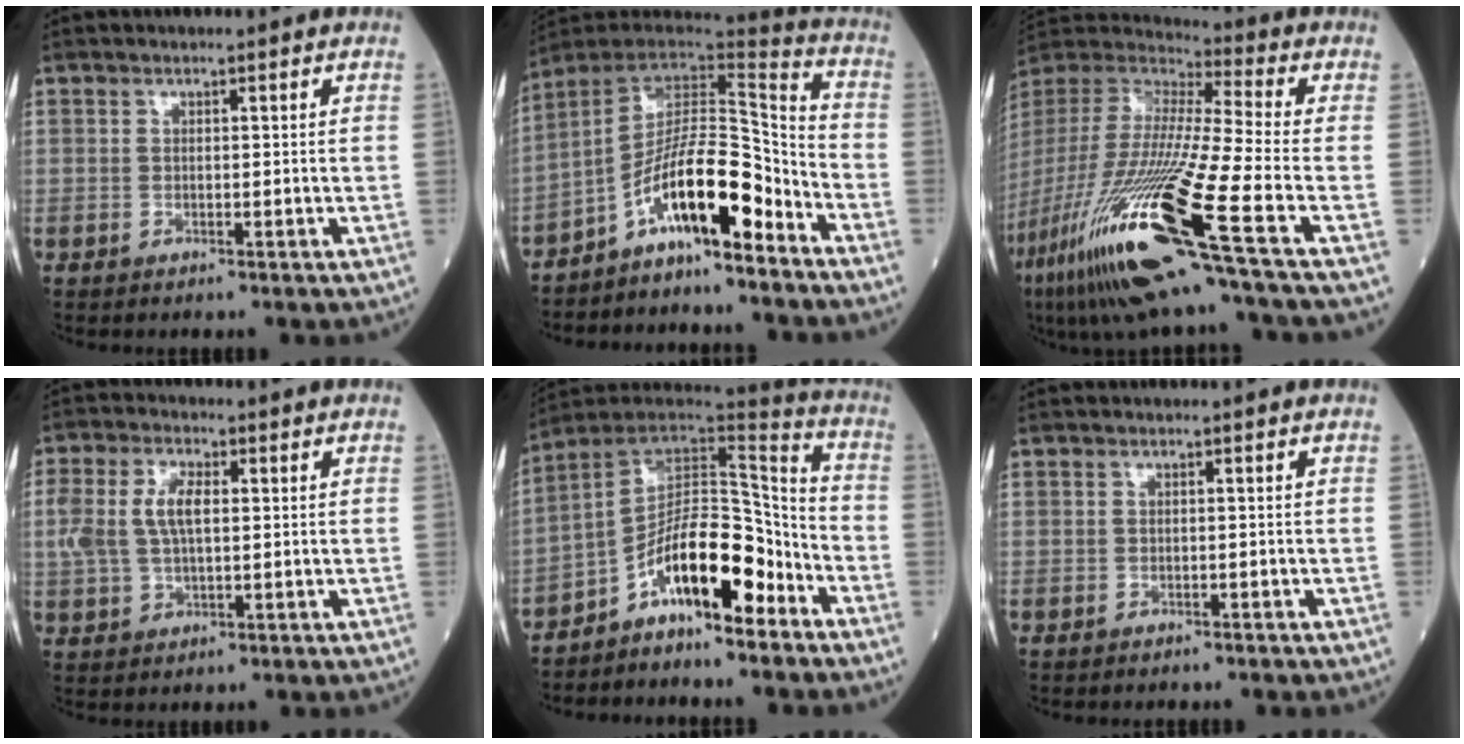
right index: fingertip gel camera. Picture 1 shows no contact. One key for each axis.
{"total": 12.5, "fx": -7.5, "fy": 2.7, "fz": 9.7, "tx": -0.159, "ty": 0.029, "tz": -0.132}
{"total": 28.4, "fx": -15.0, "fy": 0.4, "fz": 24.1, "tx": -0.531, "ty": -0.077, "tz": -0.289}
{"total": 7.3, "fx": 1.1, "fy": 3.5, "fz": 6.3, "tx": -0.152, "ty": 0.018, "tz": 0.026}
{"total": 13.1, "fx": -7.2, "fy": 4.4, "fz": 9.9, "tx": -0.159, "ty": 0.034, "tz": -0.123}
{"total": 1.7, "fx": -1.5, "fy": 0.6, "fz": 0.7, "tx": -0.017, "ty": -0.002, "tz": -0.016}